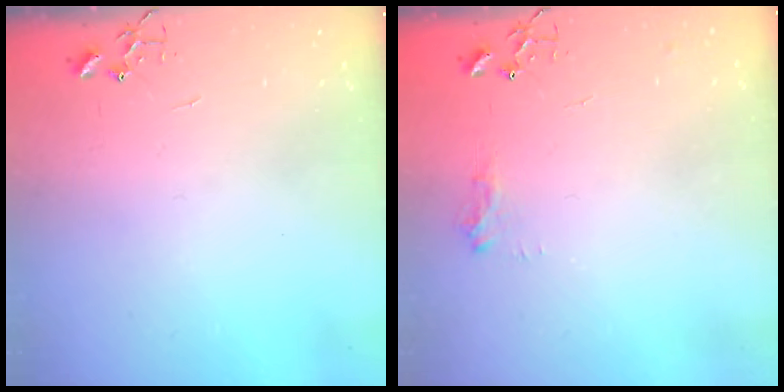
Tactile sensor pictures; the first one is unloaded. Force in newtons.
{"total": 8.7, "press": 8.7, "slide": 0.9}